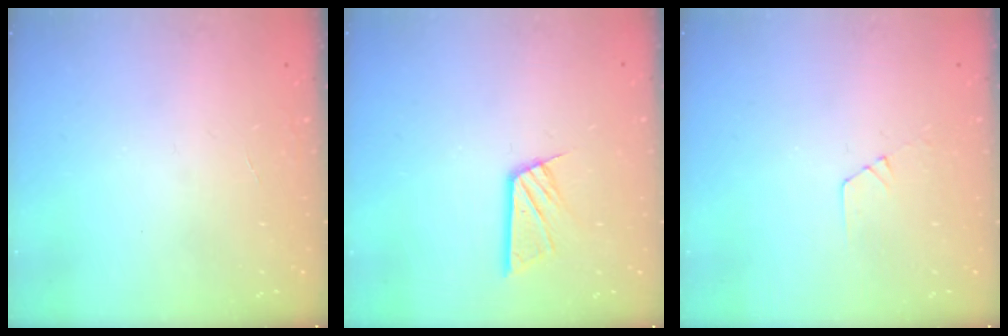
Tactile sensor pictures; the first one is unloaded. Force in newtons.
{"total": 10.3, "press": 10.3, "slide": 0.9}
{"total": 4.9, "press": 4.9, "slide": 0.5}